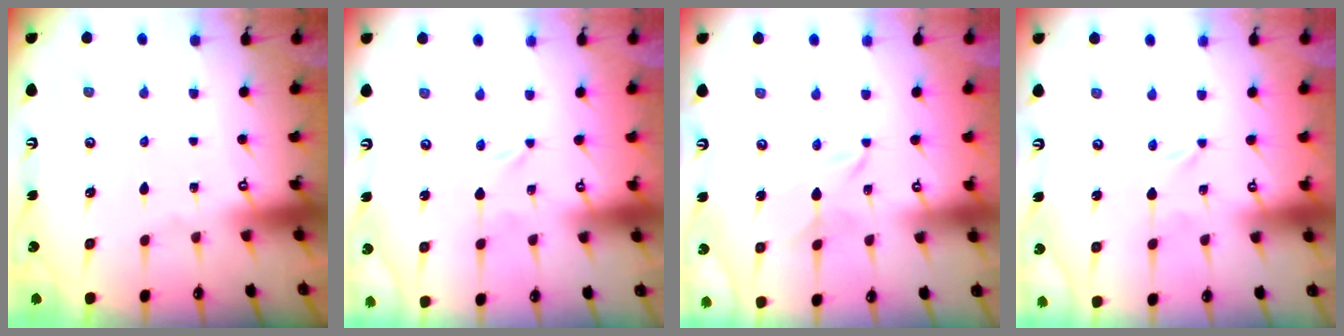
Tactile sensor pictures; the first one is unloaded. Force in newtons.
{"total": 0.0}
{"total": 3.2, "press": 3.2, "slide": 0.3}
{"total": 0.0}